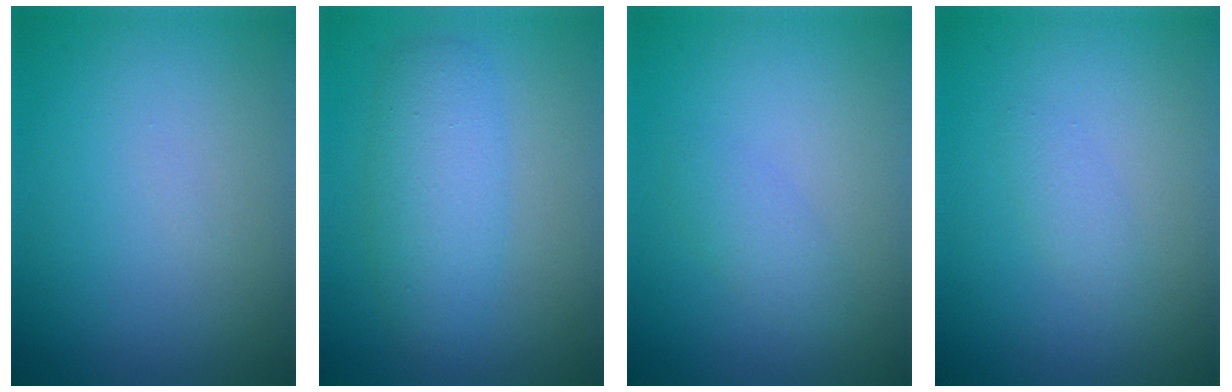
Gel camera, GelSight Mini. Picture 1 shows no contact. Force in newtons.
{"total": 4.1, "press": 4.1, "slide": 0.2}
{"total": 1.6, "press": 1.6, "slide": 0.0}
{"total": 1.1, "press": 1.1, "slide": 0.1}